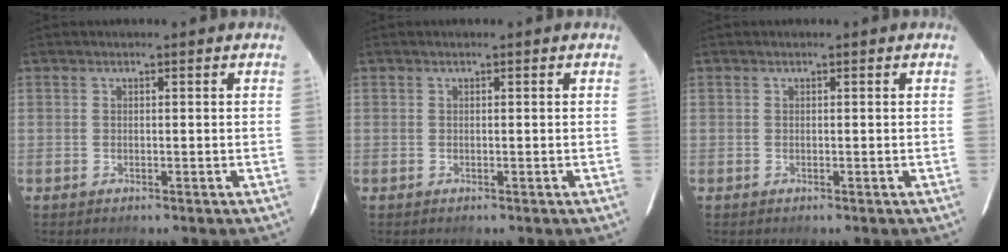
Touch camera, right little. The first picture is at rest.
{"total": 0.0}
{"total": 0.0}